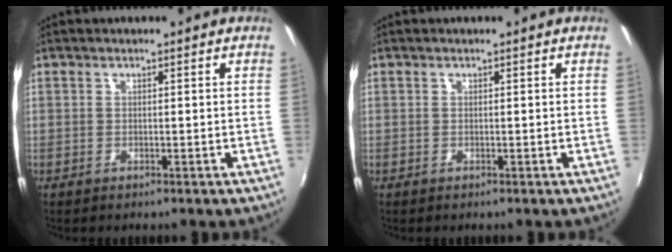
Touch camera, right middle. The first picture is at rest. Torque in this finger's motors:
{"motor_torque": [0.00, 0.00, 0.00, 0.00]}